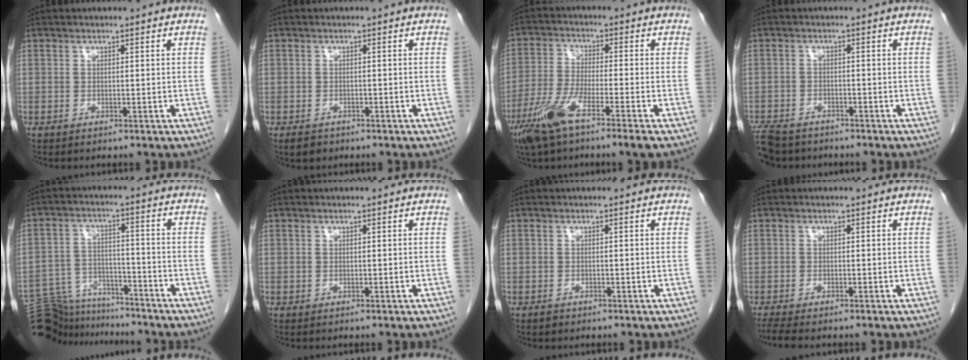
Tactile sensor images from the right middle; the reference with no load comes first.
{"total": 1.9, "force": [-1.4, 1.2, 0.5], "torque": [-0.012, 0.001, -0.018]}
{"total": 8.8, "force": [-5.4, -0.1, 6.9], "torque": [-0.146, -0.018, -0.108]}
{"total": 8.4, "force": [-7.0, 3.6, 2.9], "torque": [-0.065, -0.012, -0.114]}
{"total": 13.9, "force": [-13.3, 3.5, 2.0], "torque": [-0.044, 0.024, -0.209]}
{"total": 0.0}
{"total": 0.6, "force": [-0.5, 0.4, 0.1], "torque": [-0.001, 0.001, -0.009]}
{"total": 2.2, "force": [-2.0, -0.1, 1.0], "torque": [-0.025, -0.008, -0.038]}